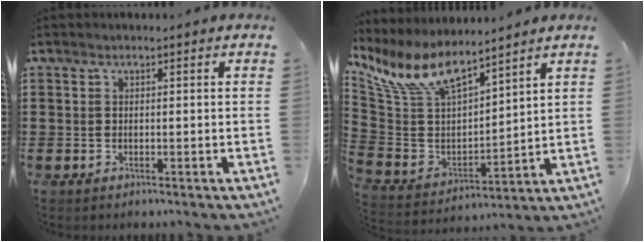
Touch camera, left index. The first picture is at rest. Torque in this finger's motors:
{"motor_torque": [0.91, -1.23, 0.12, 0.11]}